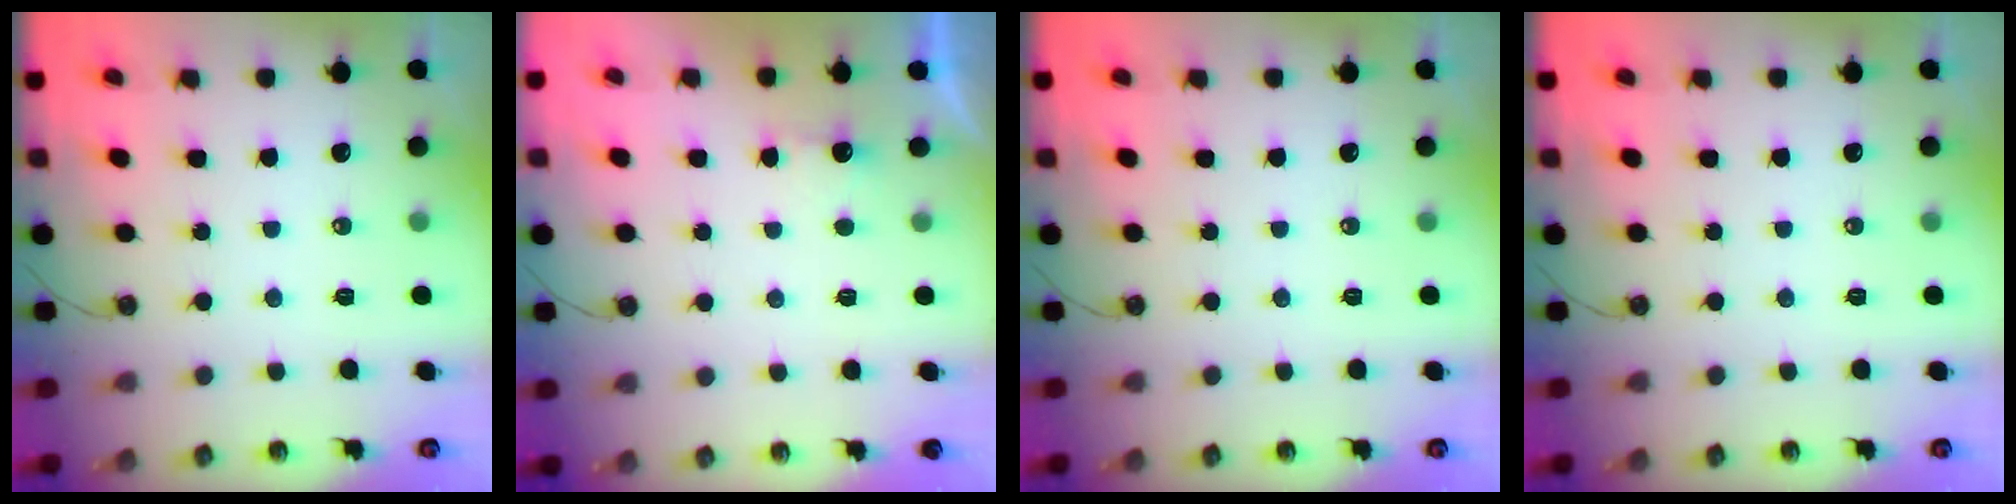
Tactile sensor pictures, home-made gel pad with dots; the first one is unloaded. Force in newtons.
{"total": 1.3, "press": 1.0, "slide": 0.8}
{"total": 0.0}
{"total": 0.0}